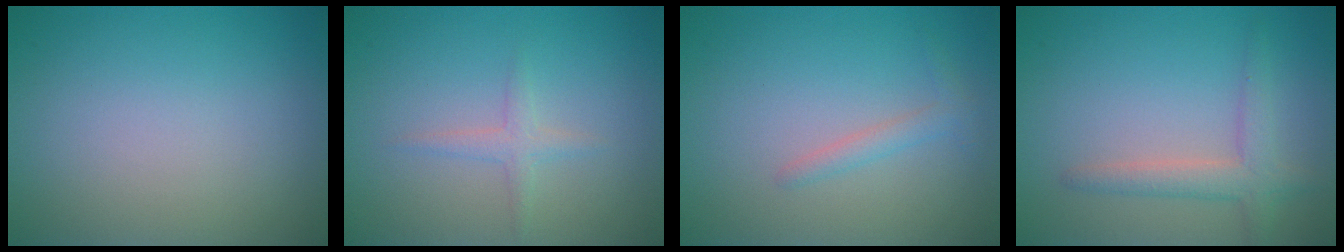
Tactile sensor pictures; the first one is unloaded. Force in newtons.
{"total": 1.4, "press": 1.4, "slide": 0.0}
{"total": 1.3, "press": 1.3, "slide": 0.1}
{"total": 2.7, "press": 2.7, "slide": 0.2}